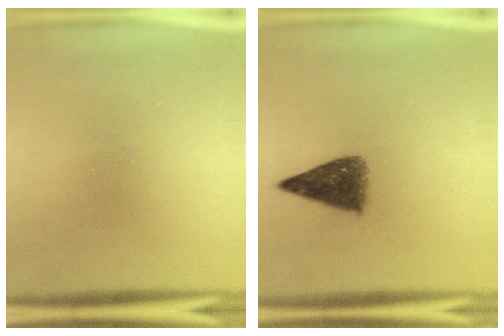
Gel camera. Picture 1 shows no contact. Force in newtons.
{"total": 6.3}